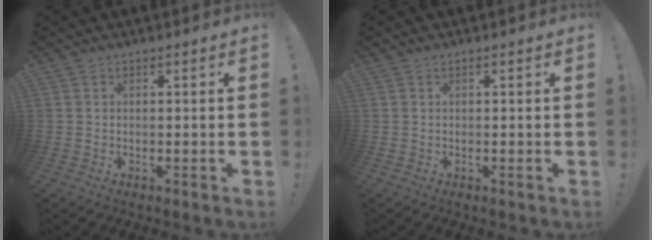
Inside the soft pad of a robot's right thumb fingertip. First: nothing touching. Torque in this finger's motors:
{"motor_torque": [-0.03, -0.01, -0.10, 0.10, 0.01]}